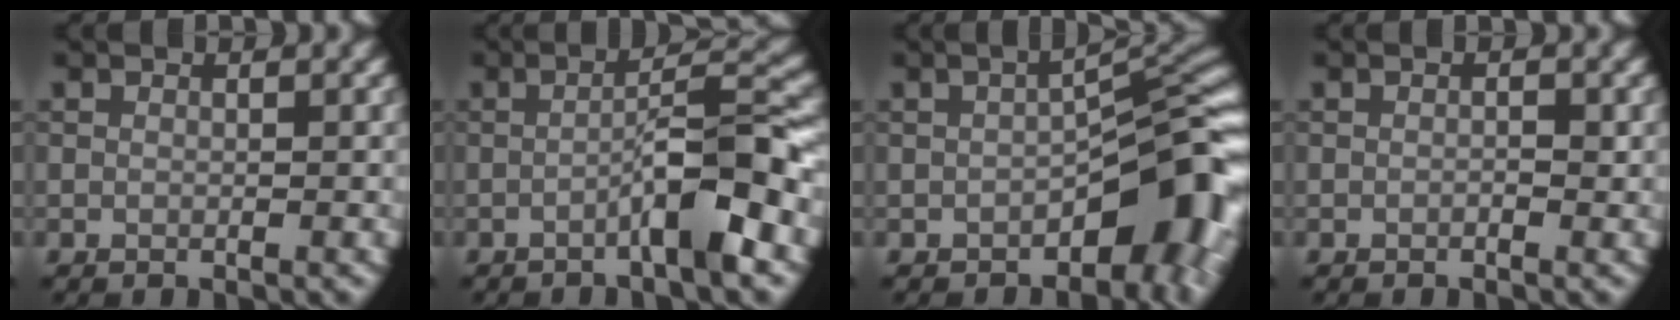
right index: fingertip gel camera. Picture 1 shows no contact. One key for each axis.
{"total": 6.0, "fx": -2.3, "fy": 0.6, "fz": 5.5, "tx": -0.085, "ty": 0.020, "tz": -0.044}
{"total": 8.7, "fx": -3.3, "fy": 3.8, "fz": 7.1, "tx": -0.069, "ty": 0.011, "tz": -0.056}
{"total": 0.6, "fx": -0.2, "fy": 0.2, "fz": 0.5, "tx": -0.011, "ty": 0.000, "tz": -0.004}